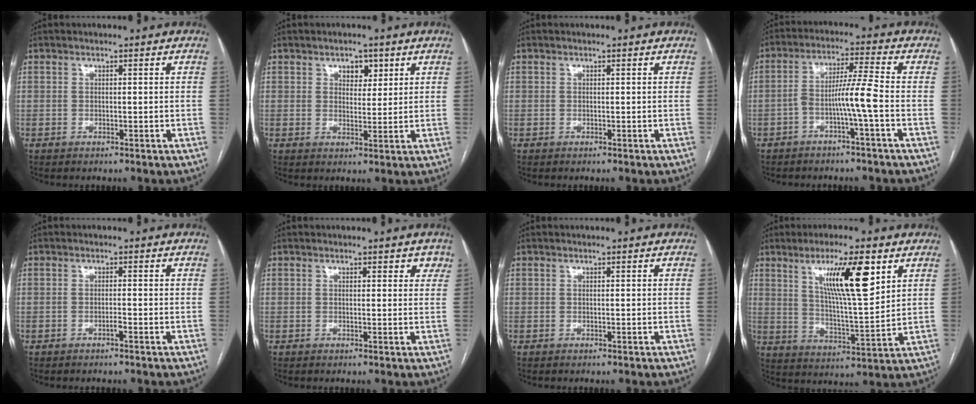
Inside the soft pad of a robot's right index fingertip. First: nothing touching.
{"total": 3.5, "force": [1.9, 2.1, 2.0], "torque": [-0.025, 0.003, 0.030]}
{"total": 0.0}
{"total": 6.3, "force": [-2.3, -0.9, 5.7], "torque": [-0.106, 0.015, -0.042]}
{"total": 0.8, "force": [-0.6, -0.1, 0.6], "torque": [-0.012, 0.001, -0.010]}
{"total": 2.2, "force": [1.5, 1.1, 1.1], "torque": [0.001, 0.003, 0.012]}
{"total": 0.0}
{"total": 12.3, "force": [5.9, 1.4, 10.7], "torque": [-0.186, -0.004, 0.102]}